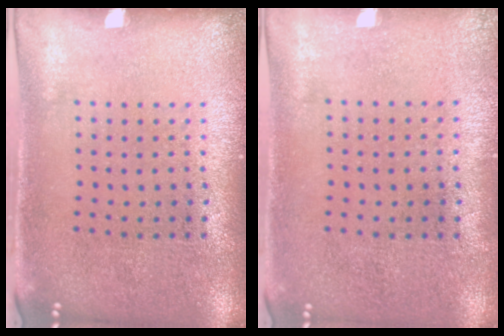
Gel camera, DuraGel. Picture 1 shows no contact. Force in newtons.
{"total": 0.0}